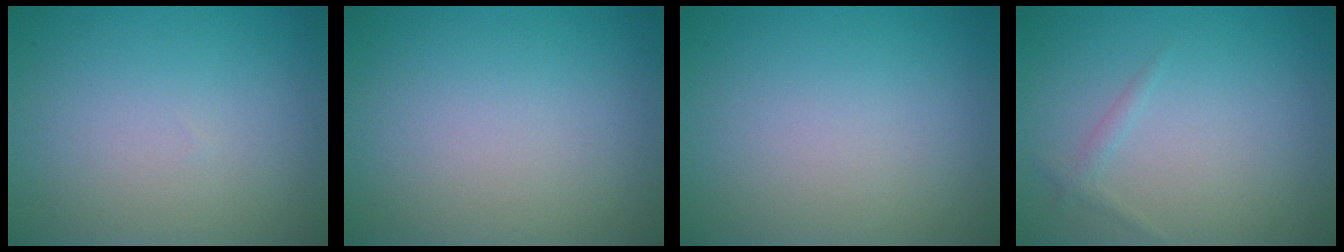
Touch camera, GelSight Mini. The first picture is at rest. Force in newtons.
{"total": 0.0}
{"total": 0.0}
{"total": 0.9, "press": 0.9, "slide": 0.0}